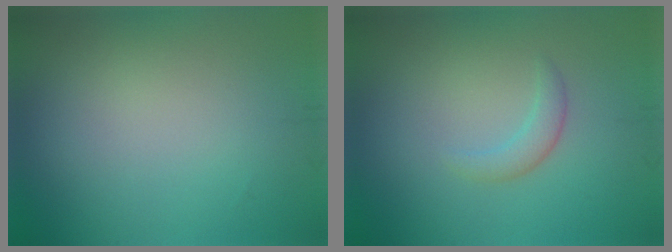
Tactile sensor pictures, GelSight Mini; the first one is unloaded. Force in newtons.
{"total": 1.5, "press": 1.5, "slide": 0.1}